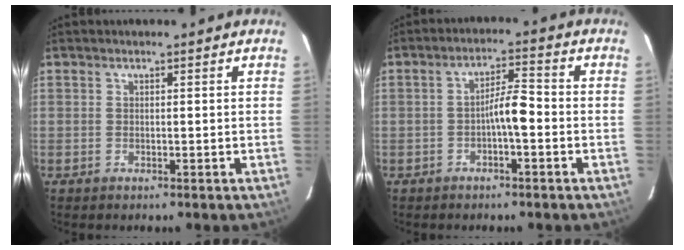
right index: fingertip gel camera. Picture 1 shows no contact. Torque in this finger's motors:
{"motor_torque": [0.76, 0.05, 0.35, 0.09]}